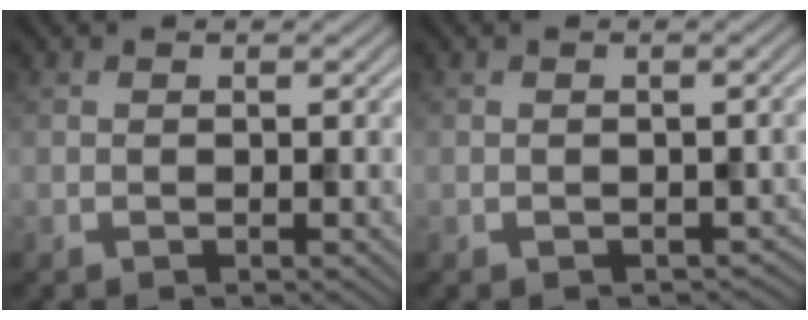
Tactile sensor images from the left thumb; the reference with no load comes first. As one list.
[{"total": 1.7, "force": [-0.9, 1.1, 0.9], "torque": [-0.014, -0.013, -0.008]}]